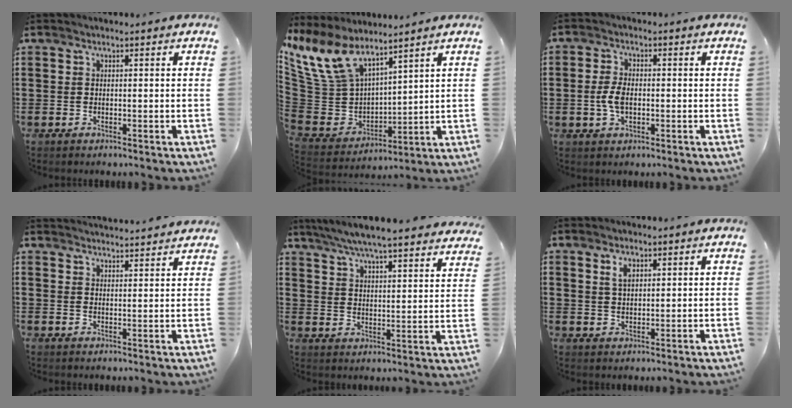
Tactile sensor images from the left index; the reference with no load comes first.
{"total": 10.6, "force": [8.1, 4.5, 5.1], "torque": [-0.151, -0.053, 0.152]}
{"total": 3.9, "force": [-0.4, 2.1, 3.3], "torque": [-0.084, -0.003, -0.014]}
{"total": 2.8, "force": [2.7, -0.3, -0.4], "torque": [-0.002, -0.014, 0.051]}
{"total": 6.0, "force": [5.6, -0.4, 2.0], "torque": [-0.062, -0.034, 0.096]}
{"total": 2.4, "force": [1.4, 1.1, 1.6], "torque": [-0.028, 0.000, 0.023]}